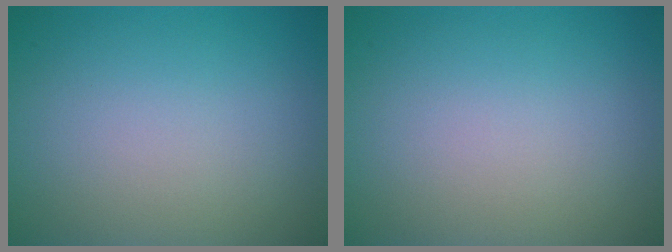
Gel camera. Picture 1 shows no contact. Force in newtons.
{"total": 0.0}